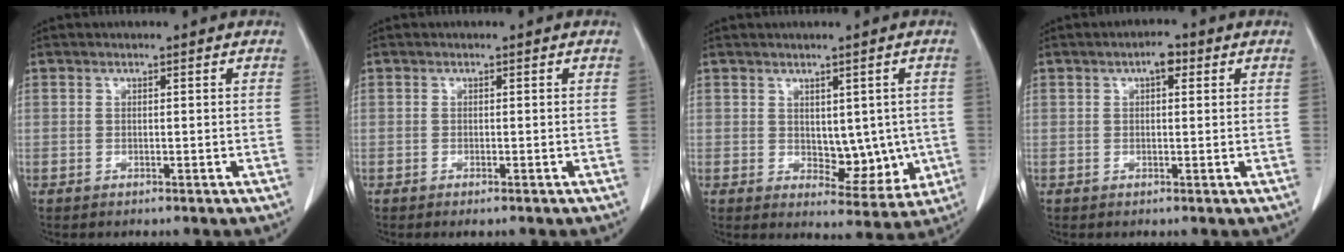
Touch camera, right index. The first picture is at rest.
{"total": 0.6, "force": [-0.4, -0.1, 0.4], "torque": [-0.008, -0.002, -0.005]}
{"total": 6.9, "force": [0.0, 4.1, 5.6], "torque": [-0.055, -0.006, 0.016]}
{"total": 2.6, "force": [1.1, 1.0, 2.1], "torque": [-0.035, 0.008, 0.015]}